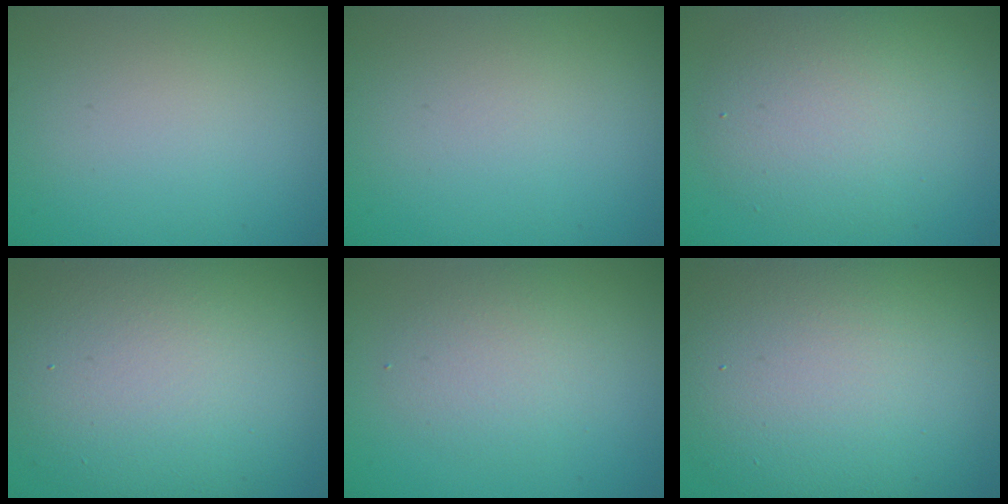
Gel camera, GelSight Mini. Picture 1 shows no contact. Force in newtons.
{"total": 0.0}
{"total": 5.6, "press": 5.6, "slide": 0.5}
{"total": 12.3, "press": 12.3, "slide": 0.6}
{"total": 2.7, "press": 2.7, "slide": 0.2}
{"total": 13.7, "press": 13.7, "slide": 0.8}